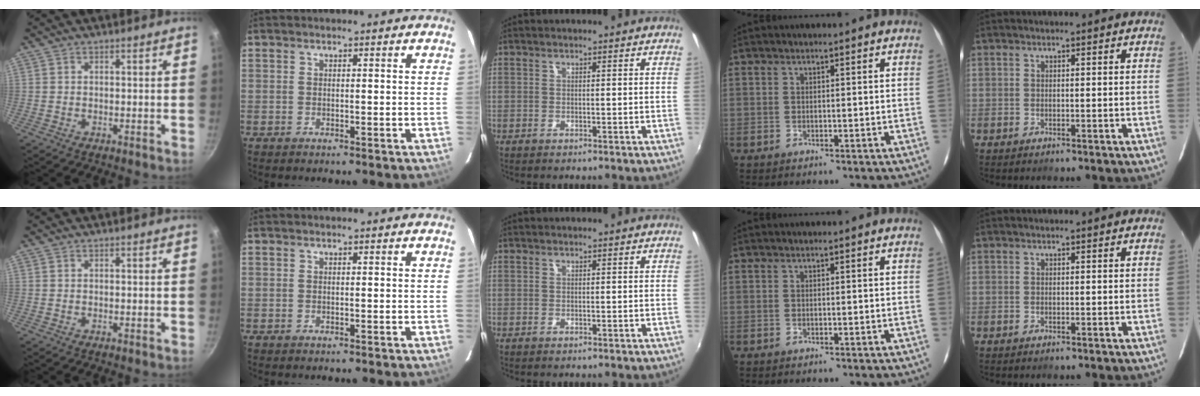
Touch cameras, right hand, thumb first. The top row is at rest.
{}